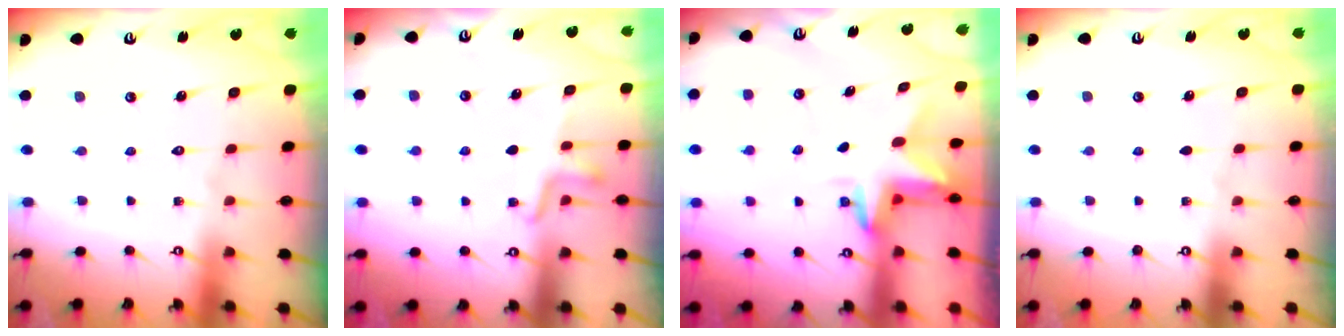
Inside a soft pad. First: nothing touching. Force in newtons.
{"total": 3.0, "press": 2.9, "slide": 0.8}
{"total": 2.9, "press": 2.9, "slide": 0.2}
{"total": 0.0}